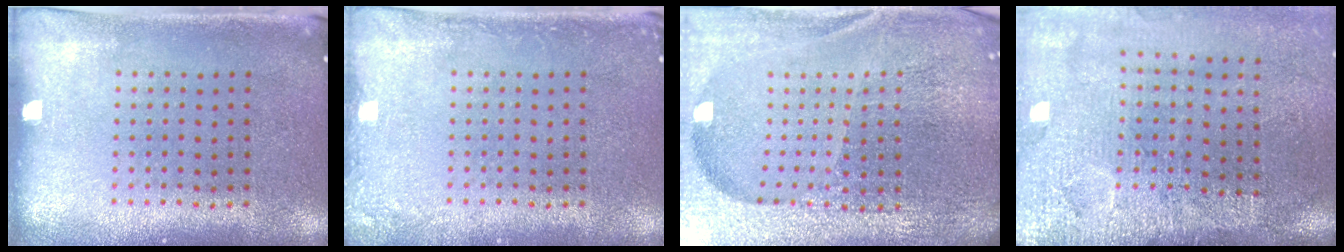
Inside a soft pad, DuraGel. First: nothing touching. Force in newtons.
{"total": 1.3, "press": 1.3, "slide": 0.1}
{"total": 6.5, "press": 5.7, "slide": 3.3}
{"total": 4.5, "press": 3.7, "slide": 2.7}